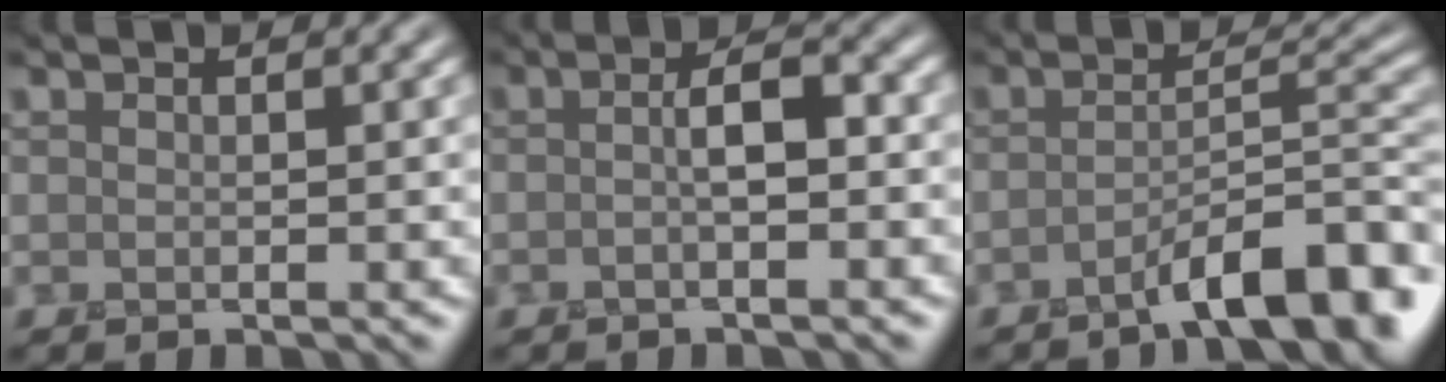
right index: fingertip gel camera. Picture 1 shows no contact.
{"total": 2.8, "force": [-0.5, 0.6, 2.7], "torque": [-0.046, 0.007, -0.012]}
{"total": 6.7, "force": [-4.2, 1.4, 5.0], "torque": [-0.068, 0.016, -0.065]}